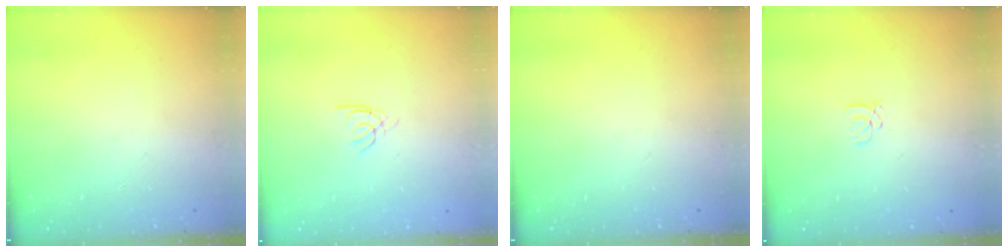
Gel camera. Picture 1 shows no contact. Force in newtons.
{"total": 2.1, "press": 2.1, "slide": 0.2}
{"total": 0.0}
{"total": 1.0, "press": 1.0, "slide": 0.1}